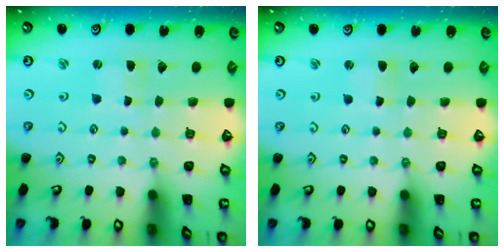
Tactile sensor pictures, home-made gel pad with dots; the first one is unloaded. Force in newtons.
{"total": 1.5, "press": 1.4, "slide": 0.3}